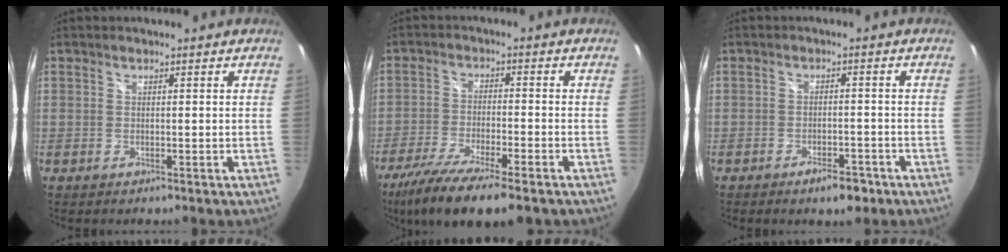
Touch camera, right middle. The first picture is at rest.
{"total": 14.3, "force": [-10.6, 2.3, 9.3], "torque": [-0.194, -0.043, -0.186]}
{"total": 4.4, "force": [-3.0, 1.9, 2.7], "torque": [-0.049, 0.001, -0.039]}